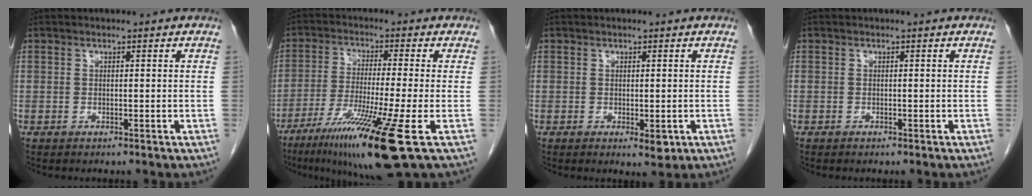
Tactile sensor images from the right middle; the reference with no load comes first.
{"total": 14.3, "force": [-7.6, -1.2, 12.0], "torque": [-0.216, -0.045, -0.133]}
{"total": 2.2, "force": [-0.7, 1.0, 1.8], "torque": [-0.020, -0.002, -0.003]}
{"total": 0.0}